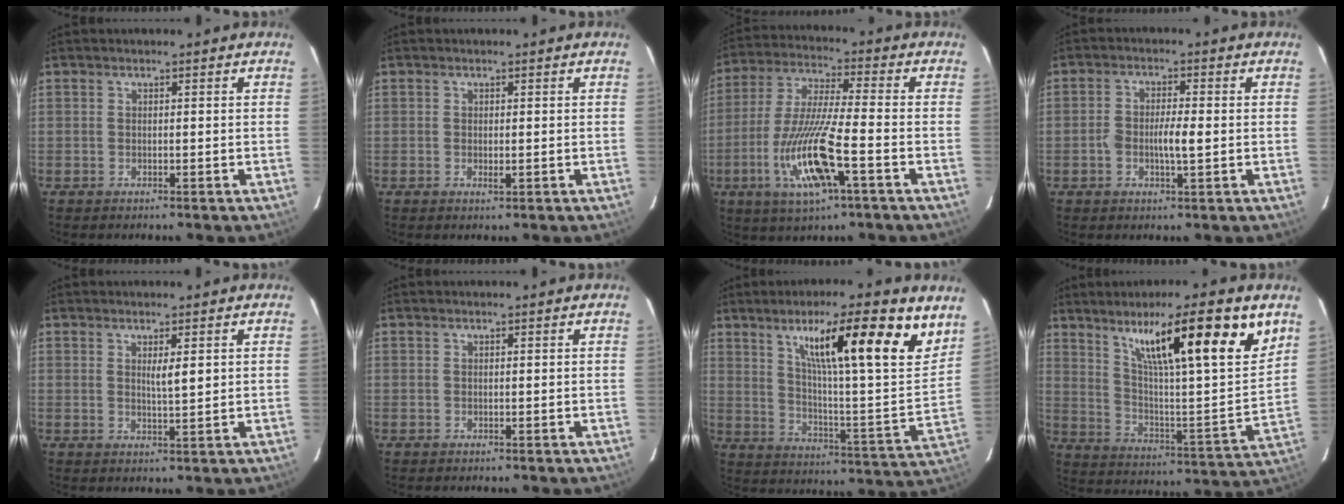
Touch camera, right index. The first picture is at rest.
{"total": 1.0, "force": [-0.1, 0.3, 0.9], "torque": [-0.016, -0.003, -0.001]}
{"total": 14.3, "force": [-5.2, 1.3, 13.2], "torque": [-0.273, -0.017, -0.095]}
{"total": 4.6, "force": [-0.6, 1.1, 4.4], "torque": [-0.086, 0.006, -0.008]}
{"total": 2.6, "force": [0.8, 0.2, 2.4], "torque": [-0.041, -0.006, 0.014]}
{"total": 0.0}
{"total": 20.3, "force": [11.8, 1.9, 16.5], "torque": [-0.226, 0.003, 0.180]}
{"total": 21.6, "force": [12.2, 1.4, 17.7], "torque": [-0.261, 0.001, 0.194]}